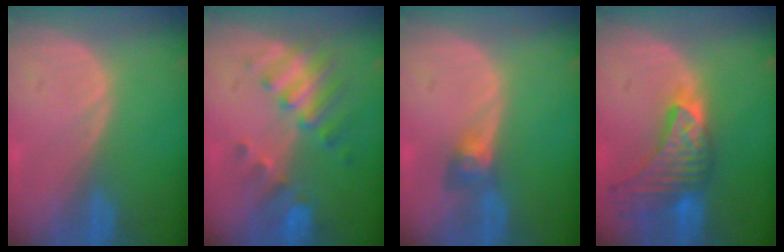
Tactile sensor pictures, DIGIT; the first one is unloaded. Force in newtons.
{"total": 7.6, "press": 6.7, "slide": 3.6}
{"total": 3.2, "press": 2.7, "slide": 1.6}
{"total": 9.2, "press": 8.5, "slide": 3.7}